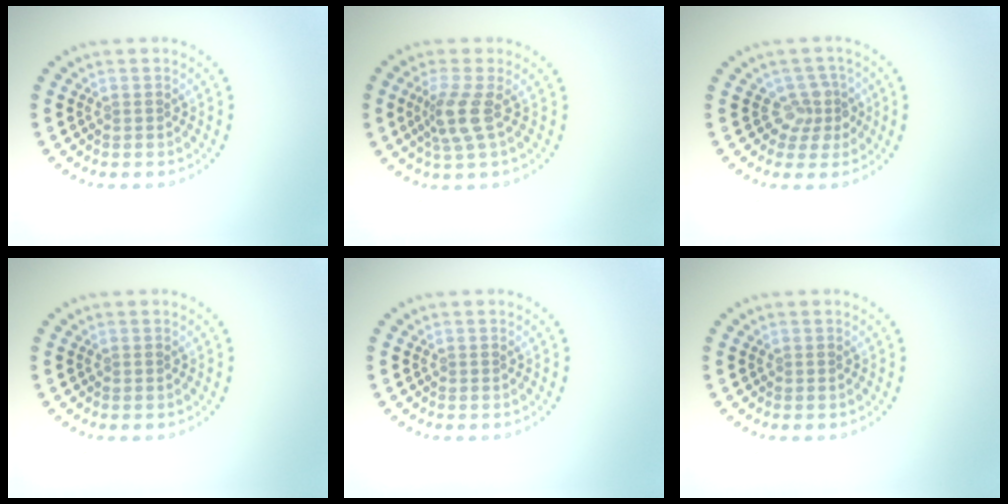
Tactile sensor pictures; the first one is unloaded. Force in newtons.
{"total": 2.8, "press": 2.2, "slide": 1.8}
{"total": 2.4, "press": 1.7, "slide": 1.6}
{"total": 0.0}
{"total": 0.0}
{"total": 0.0}